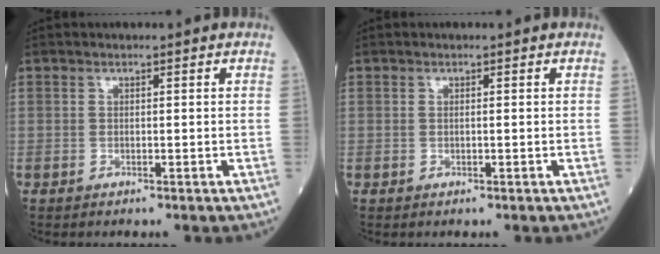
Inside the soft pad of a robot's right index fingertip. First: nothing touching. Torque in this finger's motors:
{"motor_torque": [-0.36, -0.38, -0.89, -0.20]}